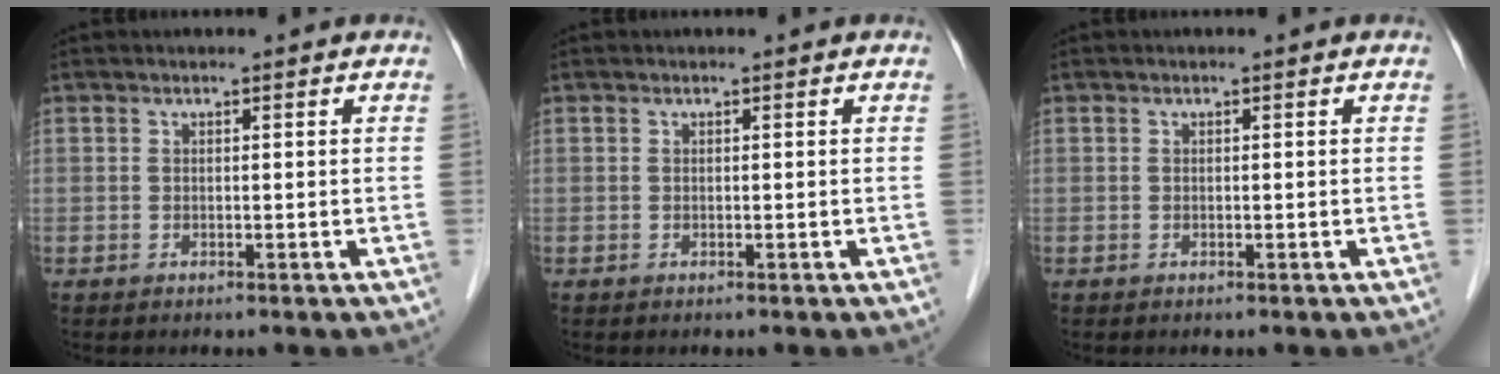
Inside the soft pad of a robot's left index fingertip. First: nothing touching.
{"total": 0.0}
{"total": 0.0}